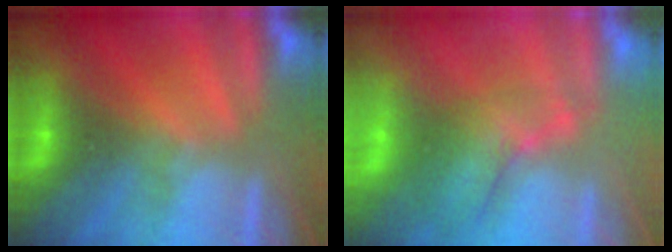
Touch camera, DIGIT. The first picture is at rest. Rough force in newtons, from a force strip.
{"total": 2.4}